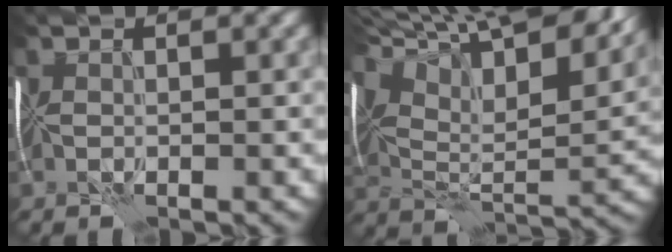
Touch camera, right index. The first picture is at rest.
{"total": 14.7, "force": [9.6, 5.1, 9.9], "torque": [-0.181, 0.046, 0.160]}